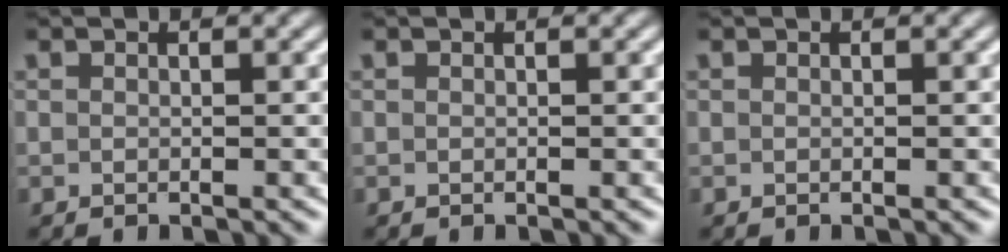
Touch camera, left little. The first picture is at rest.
{"total": 0.0}
{"total": 0.0}